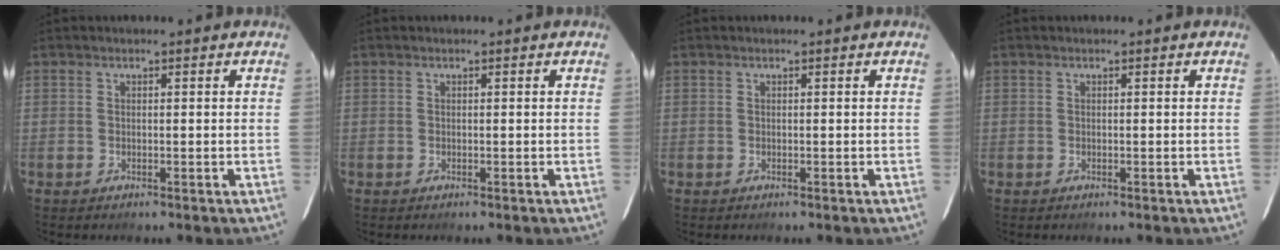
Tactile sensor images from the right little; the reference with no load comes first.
{"total": 0.0}
{"total": 0.0}
{"total": 0.0}